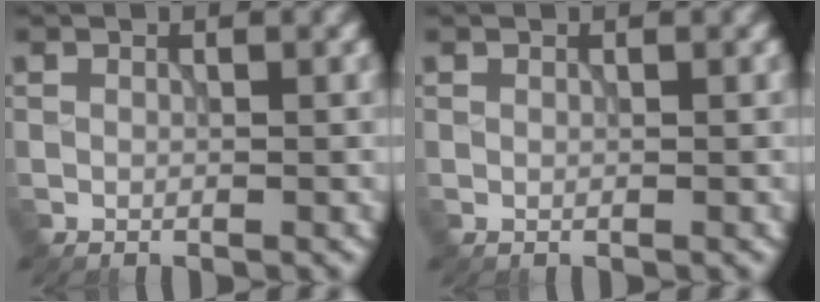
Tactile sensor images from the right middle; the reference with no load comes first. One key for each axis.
{"total": 0.0}